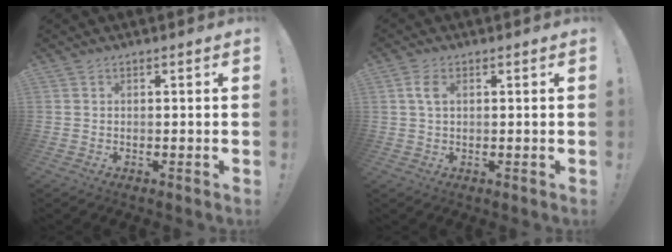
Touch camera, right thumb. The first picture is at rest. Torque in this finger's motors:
{"motor_torque": [0.08, 0.13, -0.28, 0.06, -0.04]}